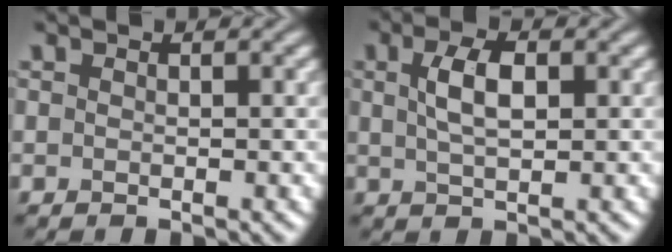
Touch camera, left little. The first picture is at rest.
{"total": 3.4, "force": [0.9, 1.5, 2.9], "torque": [-0.062, 0.004, 0.017]}